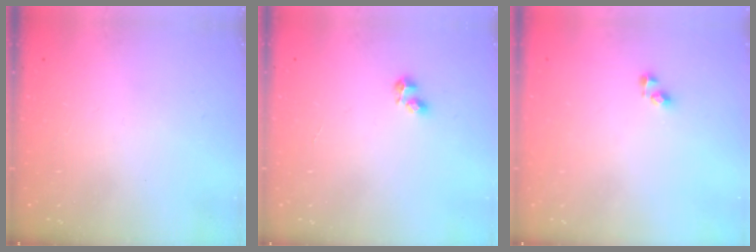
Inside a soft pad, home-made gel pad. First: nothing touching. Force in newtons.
{"total": 3.8, "press": 3.8, "slide": 0.7}
{"total": 3.7, "press": 3.7, "slide": 0.1}